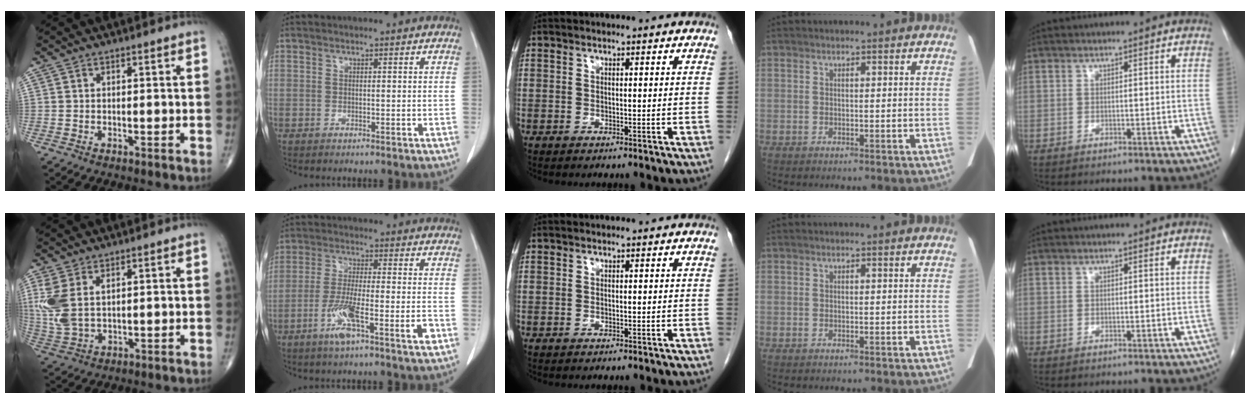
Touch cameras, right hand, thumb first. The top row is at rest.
{"thumb": {"total": 8.3, "force": [2.6, 4.7, 6.4], "torque": [-0.163, -0.002, 0.065]}, "index": {"total": 9.4, "force": [-4.5, 0.4, 8.2], "torque": [-0.153, -0.005, -0.080]}}